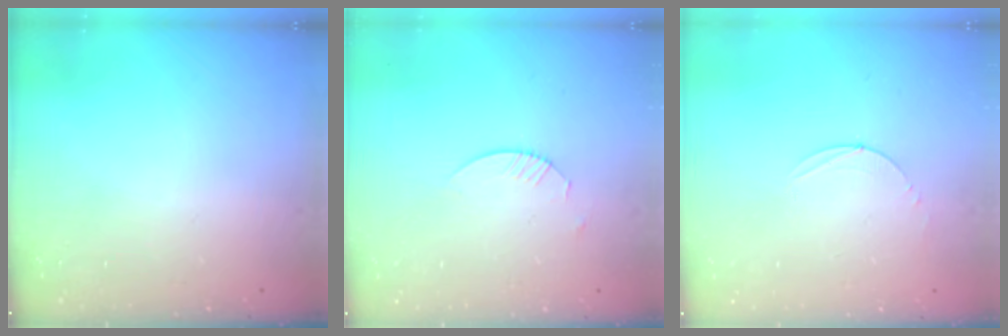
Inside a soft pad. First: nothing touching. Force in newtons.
{"total": 1.8, "press": 1.8, "slide": 0.2}
{"total": 2.8, "press": 2.8, "slide": 0.3}